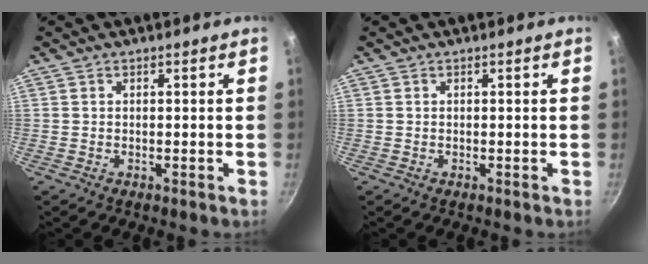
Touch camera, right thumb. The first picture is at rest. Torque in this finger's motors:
{"motor_torque": [0.00, 0.00, 0.06, 0.00, 0.00]}